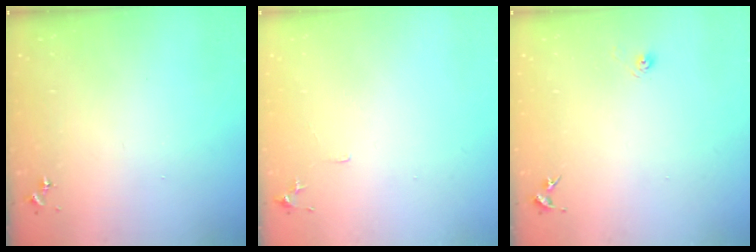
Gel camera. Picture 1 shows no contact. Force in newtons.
{"total": 5.7, "press": 5.6, "slide": 0.6}
{"total": 3.2, "press": 2.7, "slide": 1.7}